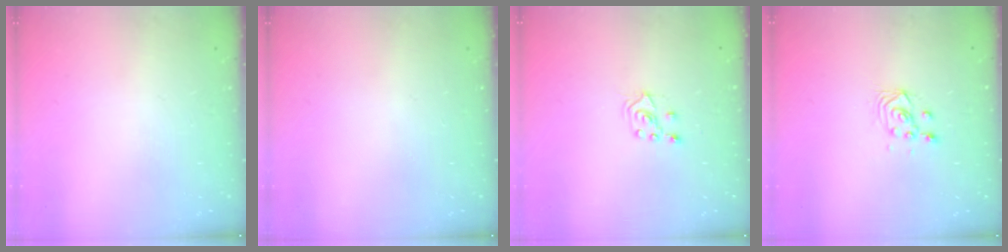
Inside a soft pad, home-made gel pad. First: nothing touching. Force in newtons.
{"total": 0.0}
{"total": 3.8, "press": 3.8, "slide": 0.5}
{"total": 3.2, "press": 2.9, "slide": 1.4}